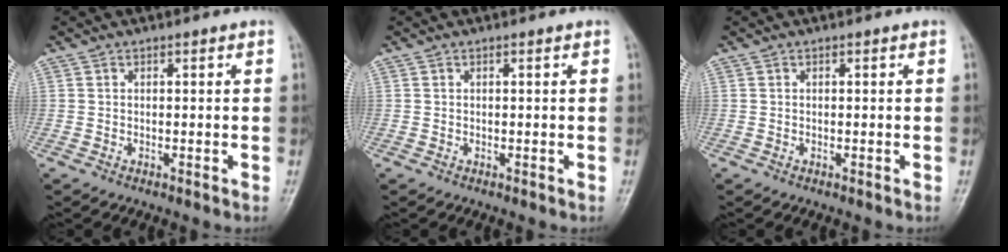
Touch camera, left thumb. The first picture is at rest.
{"total": 0.0}
{"total": 0.0}